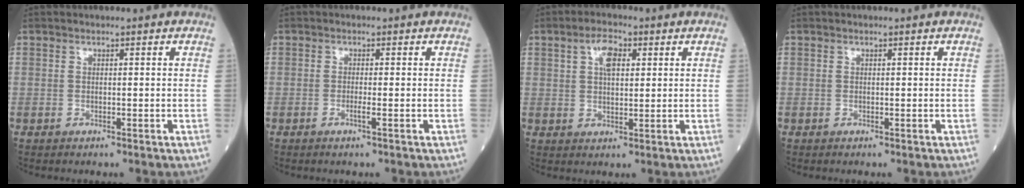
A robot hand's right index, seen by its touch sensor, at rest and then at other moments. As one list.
[{"total": 1.3, "force": [-0.6, -0.3, 1.1], "torque": [-0.019, -0.002, -0.013]}, {"total": 4.7, "force": [1.8, 2.1, 3.8], "torque": [-0.069, 0.010, 0.032]}, {"total": 0.0}]